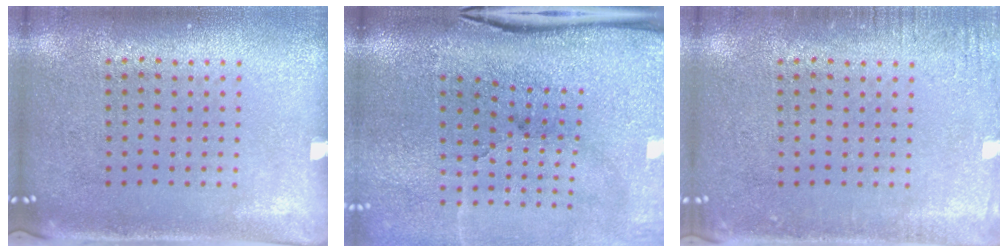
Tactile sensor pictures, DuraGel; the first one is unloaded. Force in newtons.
{"total": 5.3, "press": 4.2, "slide": 3.2}
{"total": 1.8, "press": 1.8, "slide": 0.2}